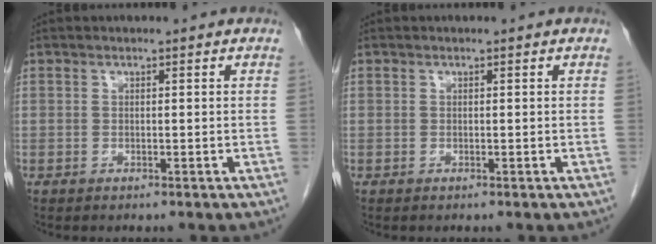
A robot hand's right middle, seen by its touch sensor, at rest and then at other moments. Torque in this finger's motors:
{"motor_torque": [-0.09, 0.10, -0.03, -0.01]}